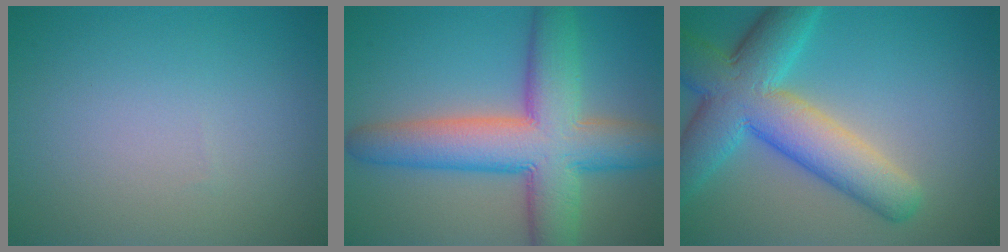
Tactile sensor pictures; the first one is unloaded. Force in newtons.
{"total": 10.7, "press": 10.7, "slide": 0.4}
{"total": 9.5, "press": 9.5, "slide": 0.4}